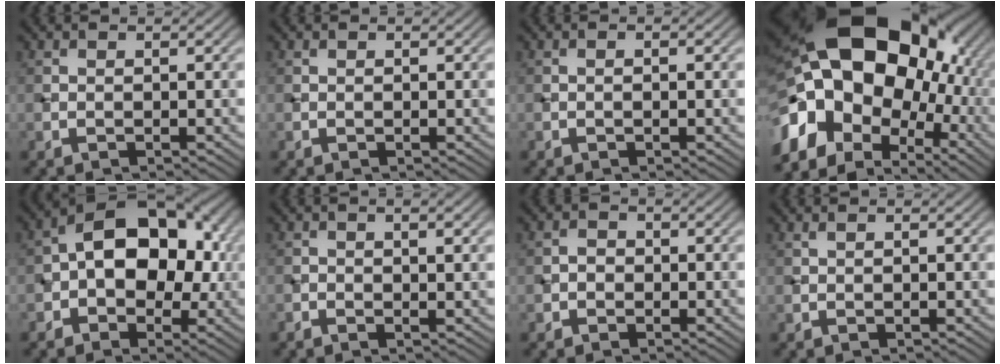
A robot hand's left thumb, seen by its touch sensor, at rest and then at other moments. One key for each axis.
{"total": 0.0}
{"total": 0.8, "fx": -0.2, "fy": 0.1, "fz": 0.8, "tx": -0.013, "ty": 0.001, "tz": -0.004}
{"total": 22.2, "fx": 0.3, "fy": 15.8, "fz": 15.5, "tx": -0.314, "ty": -0.009, "tz": 0.009}
{"total": 12.4, "fx": 0.0, "fy": 8.0, "fz": 9.5, "tx": -0.129, "ty": 0.025, "tz": -0.013}
{"total": 2.3, "fx": 0.2, "fy": 0.4, "fz": 2.2, "tx": -0.036, "ty": 0.000, "tz": 0.002}
{"total": 1.2, "fx": -0.5, "fy": 1.0, "fz": 0.5, "tx": -0.008, "ty": 0.001, "tz": -0.014}
{"total": 0.5, "fx": 0.2, "fy": 0.0, "fz": 0.5, "tx": -0.012, "ty": 0.005, "tz": 0.004}